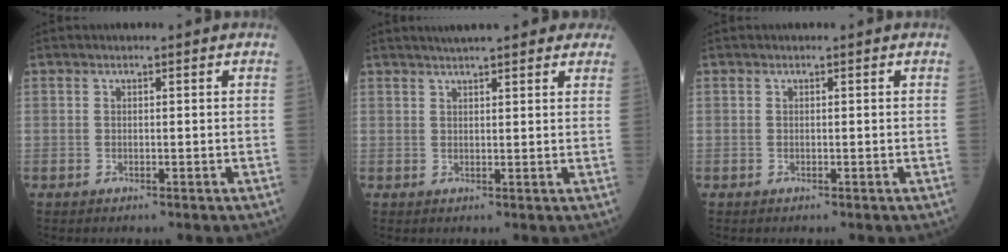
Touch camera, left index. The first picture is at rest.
{"total": 11.8, "force": [10.0, 2.3, 5.7], "torque": [-0.065, 0.028, 0.117]}
{"total": 0.0}